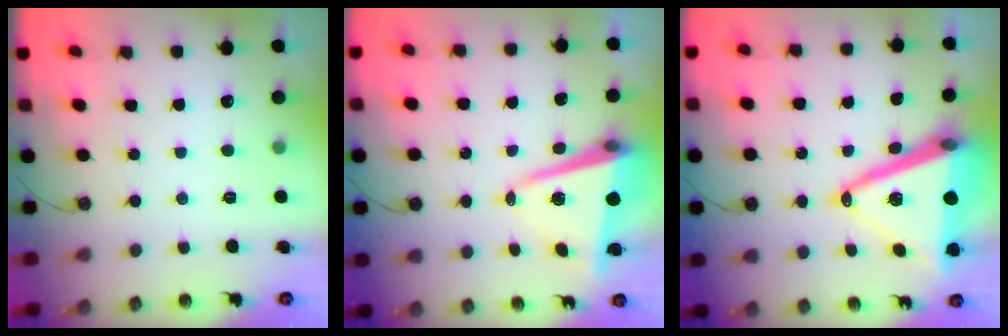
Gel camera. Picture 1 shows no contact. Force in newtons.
{"total": 9.8, "press": 9.6, "slide": 1.6}
{"total": 22.0, "press": 21.7, "slide": 3.7}